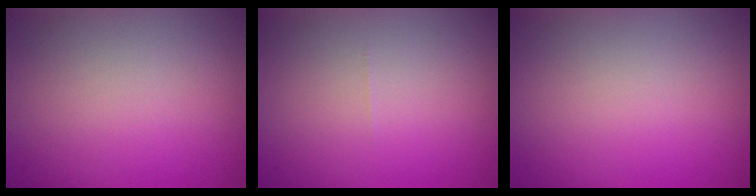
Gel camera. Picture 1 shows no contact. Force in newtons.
{"total": 0.0}
{"total": 0.0}